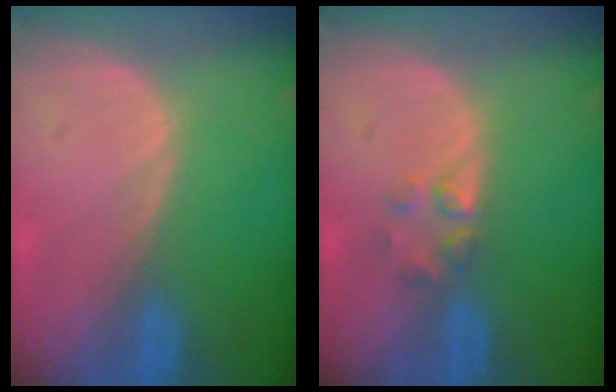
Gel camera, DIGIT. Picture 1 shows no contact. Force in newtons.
{"total": 2.2, "press": 2.2, "slide": 0.2}